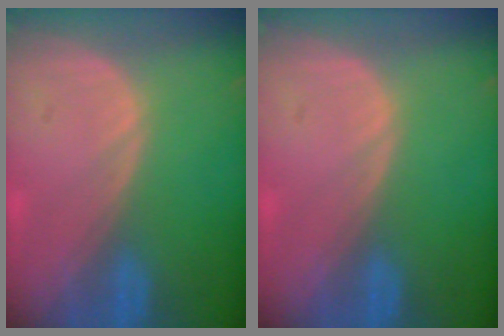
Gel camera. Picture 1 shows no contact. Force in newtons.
{"total": 0.0}